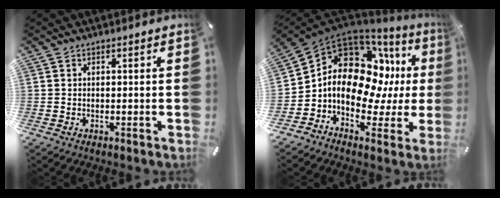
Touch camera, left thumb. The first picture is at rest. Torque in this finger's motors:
{"motor_torque": [2.39, 2.62, 1.62, 1.15, 0.28]}